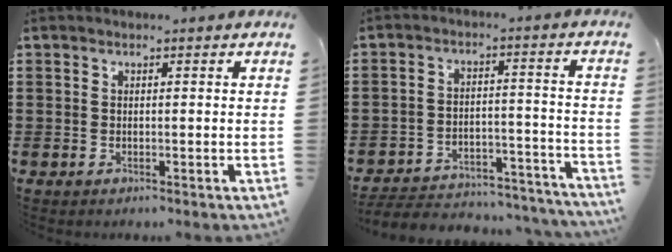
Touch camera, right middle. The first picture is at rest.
{"total": 5.0, "force": [-4.7, 0.9, 1.2], "torque": [-0.026, 0.003, -0.098]}